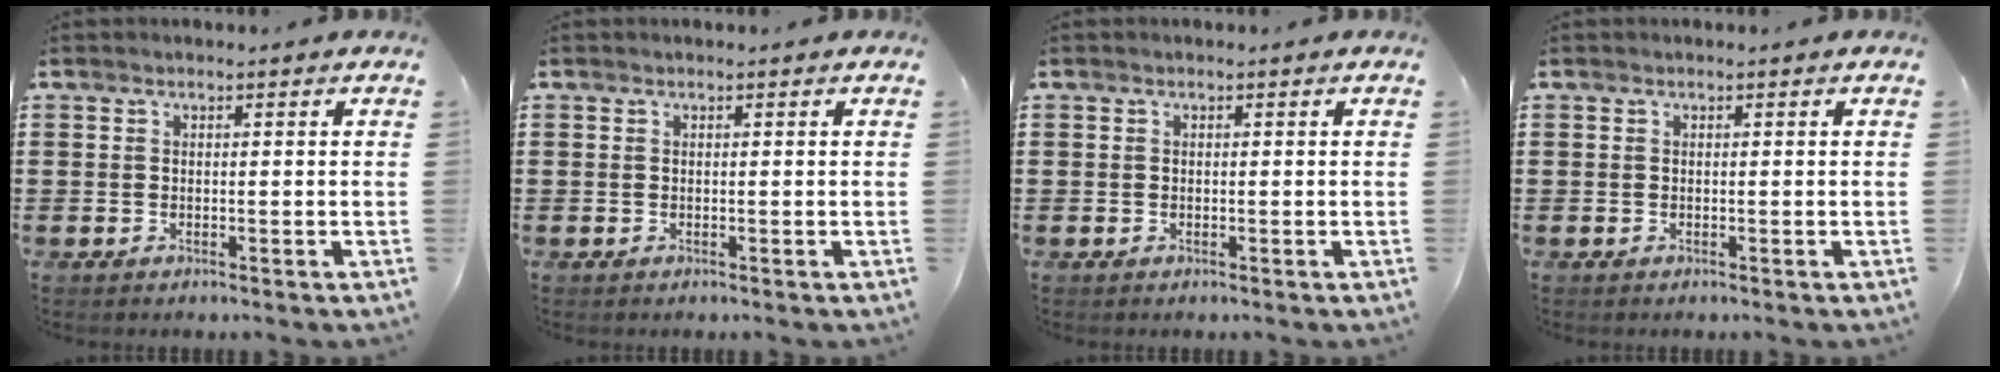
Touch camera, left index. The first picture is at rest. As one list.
[{"total": 0.0}, {"total": 0.0}, {"total": 0.0}]